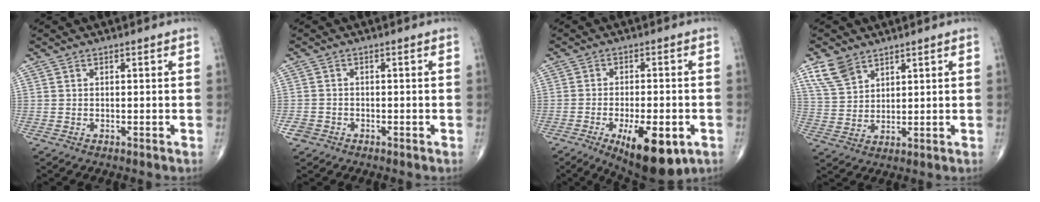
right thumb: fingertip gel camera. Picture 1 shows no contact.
{"total": 2.2, "force": [-1.2, 1.8, 0.5], "torque": [-0.009, 0.007, -0.022]}
{"total": 13.4, "force": [-5.5, 5.2, 11.1], "torque": [-0.157, 0.000, -0.072]}
{"total": 6.7, "force": [4.6, 3.9, 2.9], "torque": [-0.048, -0.018, 0.099]}